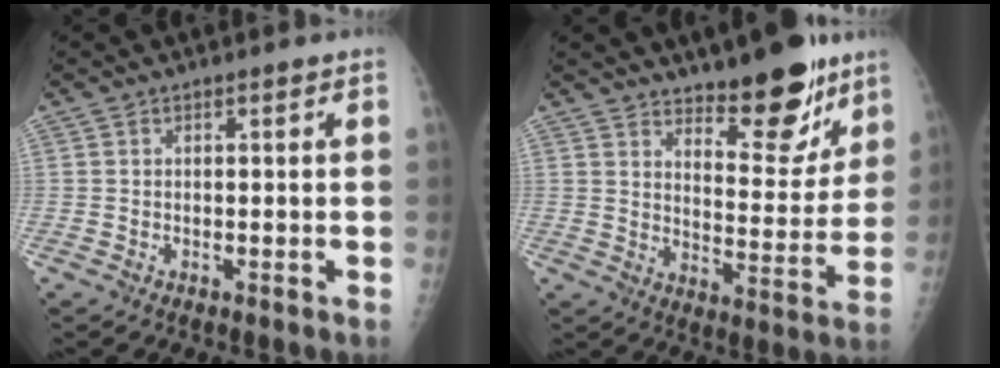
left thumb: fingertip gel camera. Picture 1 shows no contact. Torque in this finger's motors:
{"motor_torque": [0.33, 0.34, -0.19, -0.42, 0.06]}